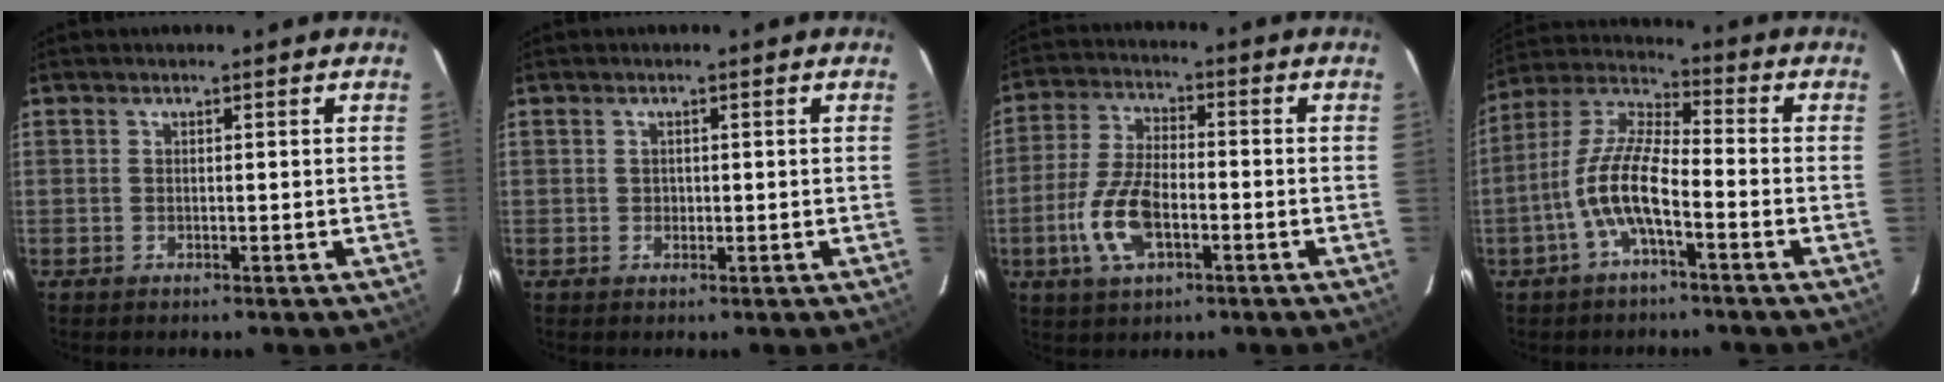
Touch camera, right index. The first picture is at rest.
{"total": 0.9, "force": [0.0, 0.9, 0.1], "torque": [0.003, 0.002, 0.000]}
{"total": 10.8, "force": [-3.7, 5.0, 8.8], "torque": [-0.192, 0.000, -0.070]}
{"total": 10.2, "force": [-4.1, 2.7, 9.0], "torque": [-0.196, 0.009, -0.082]}